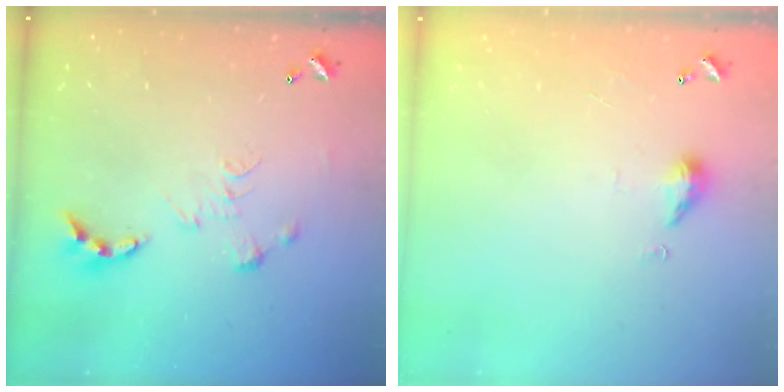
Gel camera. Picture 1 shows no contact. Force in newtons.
{"total": 4.9, "press": 4.9, "slide": 0.6}